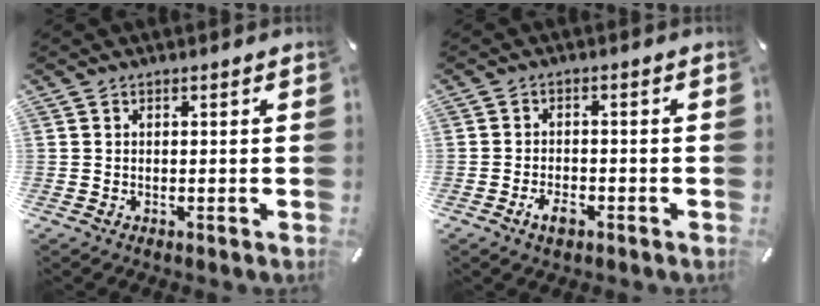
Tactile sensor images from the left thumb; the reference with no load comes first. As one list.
[{"total": 3.9, "force": [-2.2, 2.1, 2.5], "torque": [-0.054, 0.006, -0.041]}]